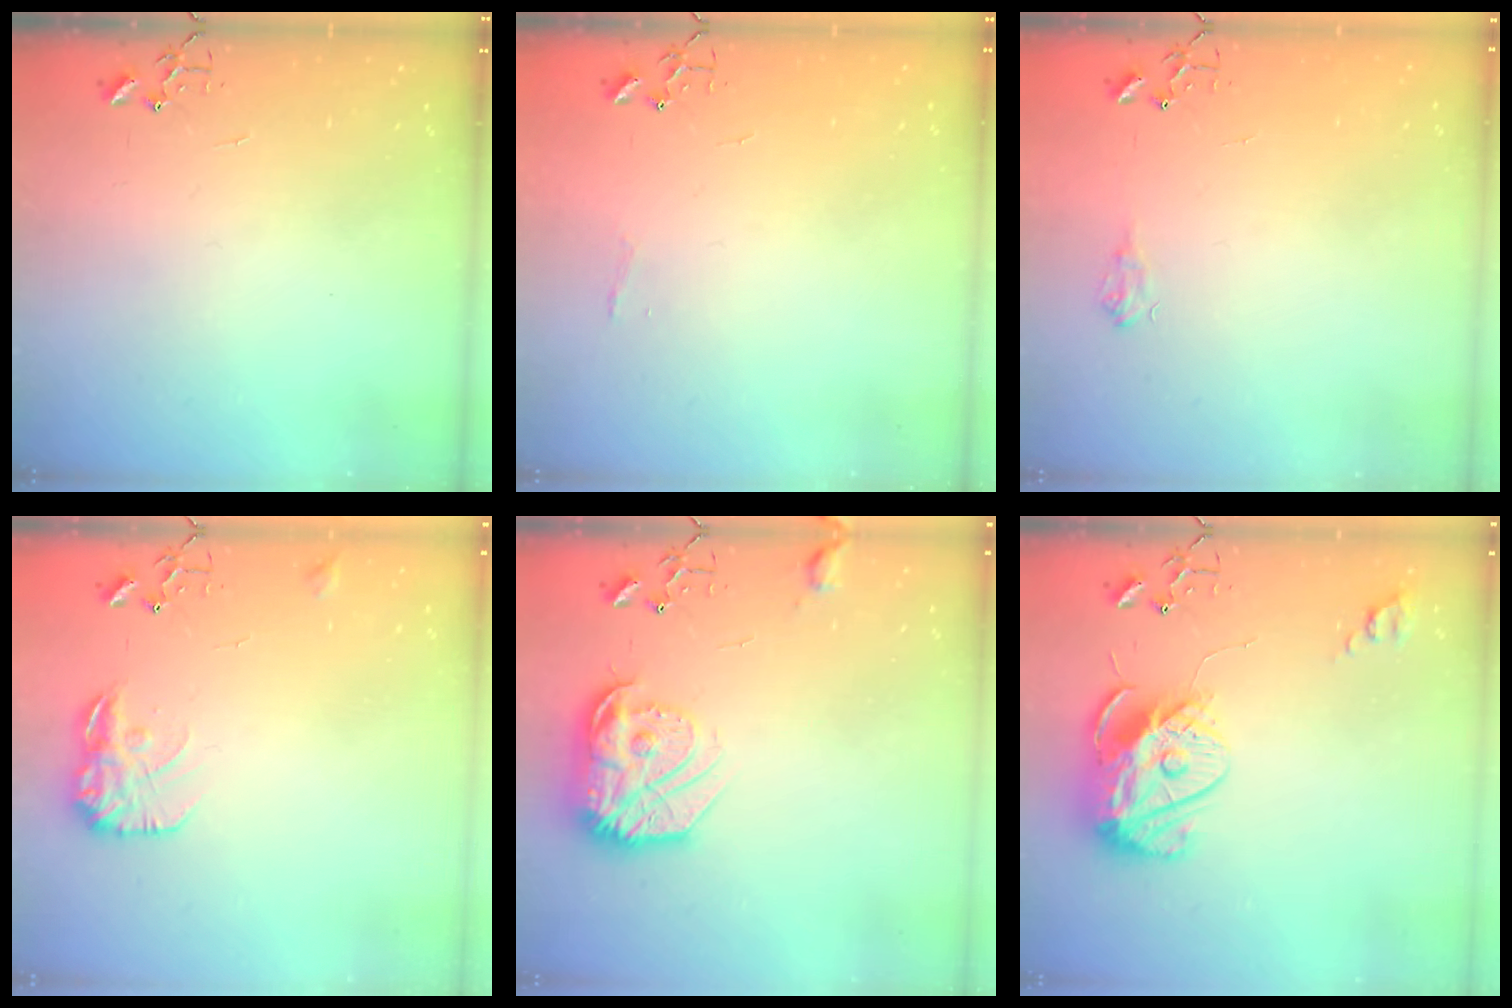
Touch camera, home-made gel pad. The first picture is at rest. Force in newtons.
{"total": 3.7, "press": 3.7, "slide": 0.4}
{"total": 6.2, "press": 6.1, "slide": 0.8}
{"total": 11.7, "press": 11.7, "slide": 0.4}
{"total": 17.9, "press": 17.9, "slide": 1.2}
{"total": 13.9, "press": 13.8, "slide": 1.3}